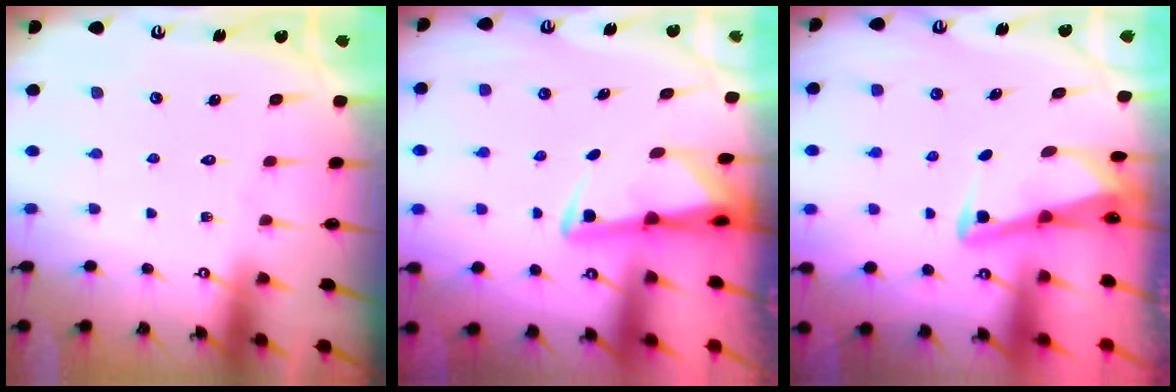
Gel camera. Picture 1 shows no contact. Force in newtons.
{"total": 2.9, "press": 2.8, "slide": 0.7}
{"total": 3.0, "press": 3.0, "slide": 0.4}